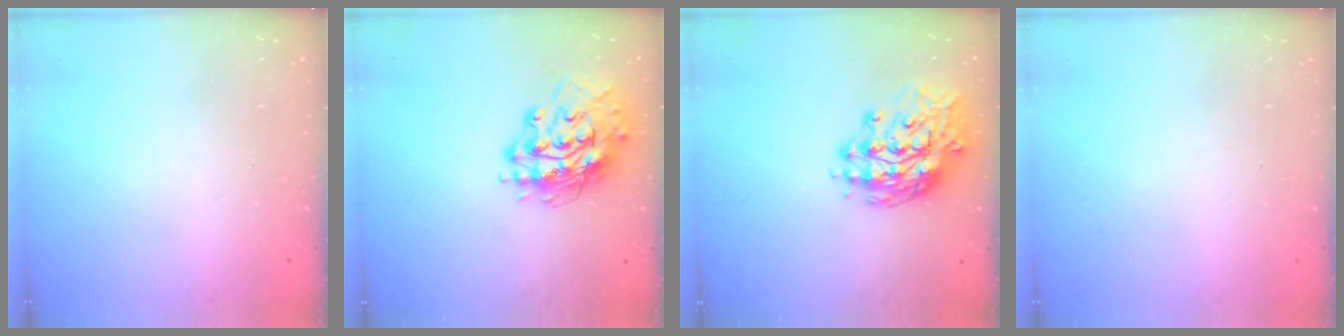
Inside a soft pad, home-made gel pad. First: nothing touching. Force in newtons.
{"total": 15.2, "press": 15.1, "slide": 1.6}
{"total": 14.9, "press": 14.8, "slide": 1.5}
{"total": 0.0}